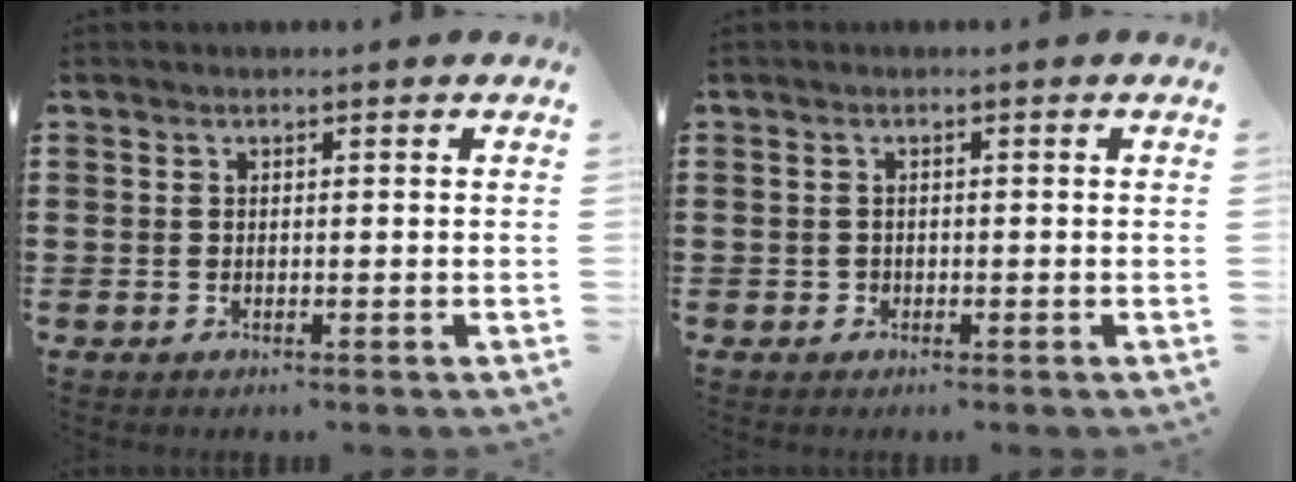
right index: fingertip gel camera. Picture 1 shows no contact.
{"total": 0.8, "force": [-0.3, 0.7, 0.1], "torque": [-0.004, 0.004, -0.008]}